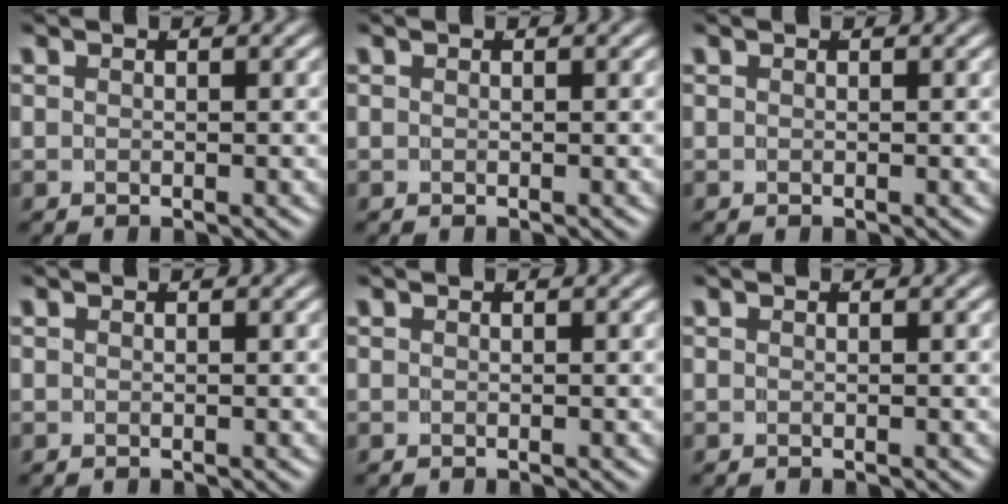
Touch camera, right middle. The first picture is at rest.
{"total": 0.0}
{"total": 0.0}
{"total": 0.0}
{"total": 0.0}
{"total": 0.0}